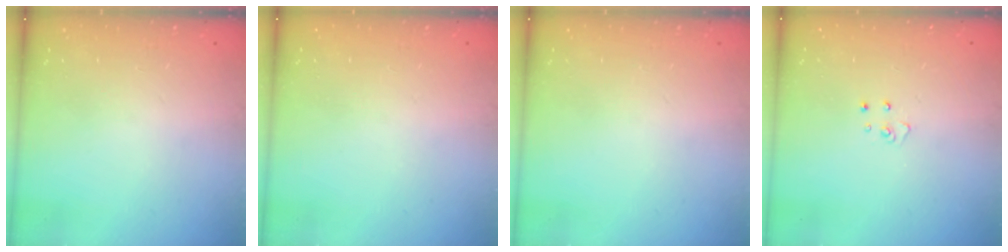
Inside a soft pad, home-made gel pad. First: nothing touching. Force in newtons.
{"total": 0.0}
{"total": 0.0}
{"total": 3.1, "press": 3.1, "slide": 0.3}